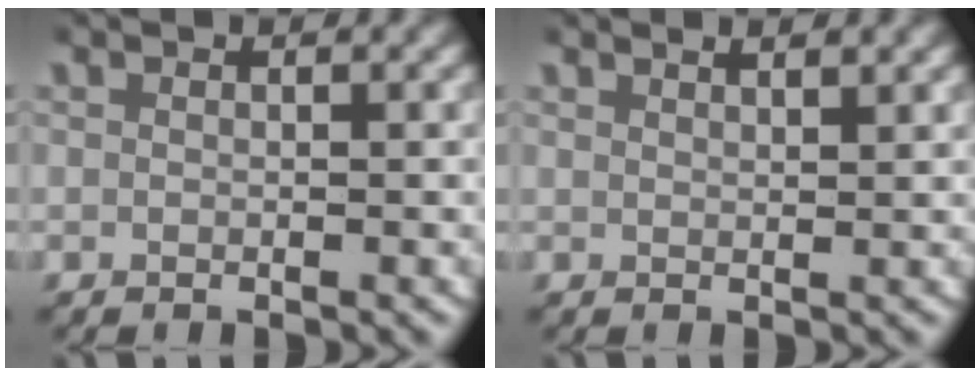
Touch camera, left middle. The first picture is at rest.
{"total": 2.0, "force": [1.8, 0.1, 0.7], "torque": [-0.010, -0.001, 0.031]}